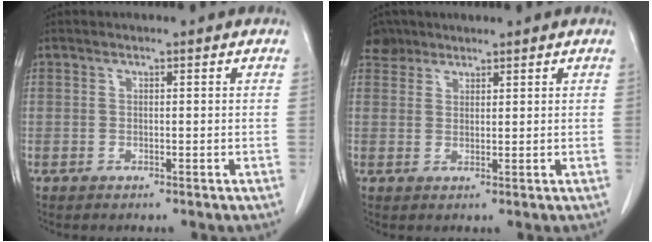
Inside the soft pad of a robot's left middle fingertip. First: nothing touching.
{"total": 2.8, "force": [2.4, 1.5, -0.2], "torque": [0.002, 0.008, 0.043]}